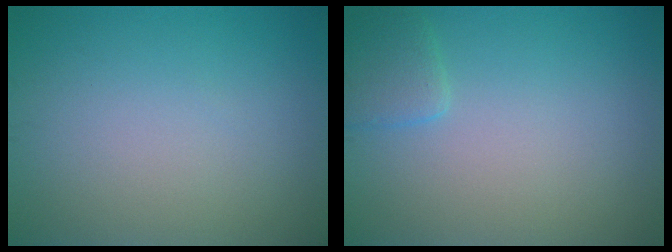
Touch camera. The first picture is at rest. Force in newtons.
{"total": 1.7, "press": 1.7, "slide": 0.1}